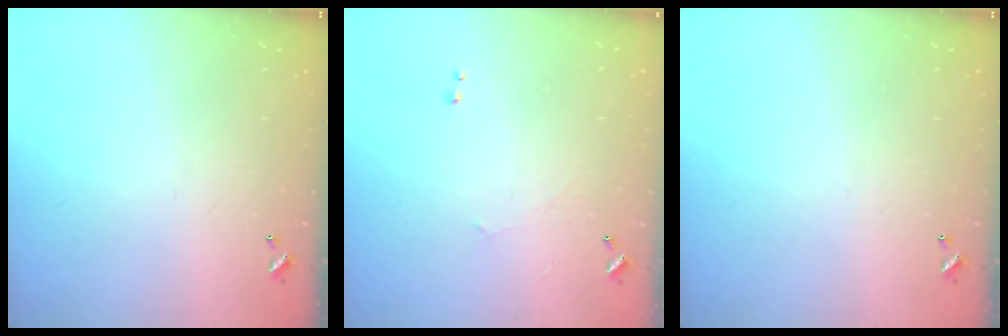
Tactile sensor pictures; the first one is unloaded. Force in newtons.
{"total": 0.7, "press": 0.1, "slide": 0.7}
{"total": 0.0}